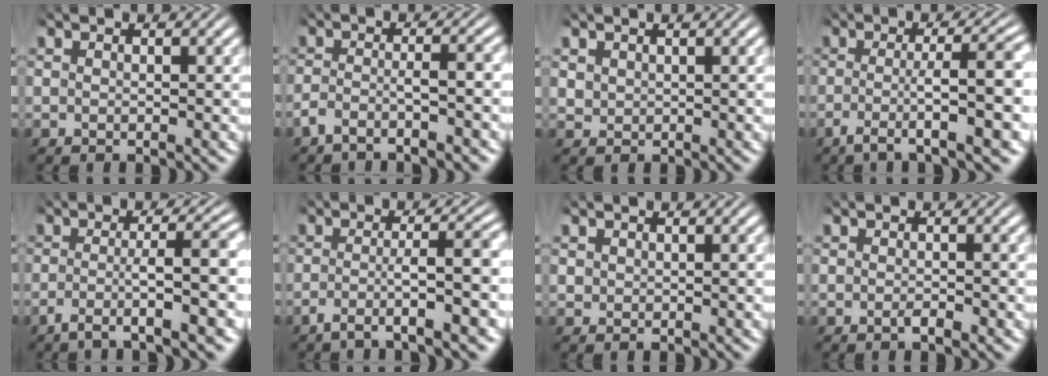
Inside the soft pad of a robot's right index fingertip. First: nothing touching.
{"total": 3.3, "force": [-2.7, 0.8, 1.7], "torque": [-0.026, -0.010, -0.045]}
{"total": 1.3, "force": [0.7, 1.1, 0.1], "torque": [-0.012, -0.008, 0.025]}
{"total": 6.6, "force": [-3.1, 1.1, 5.7], "torque": [-0.081, -0.015, -0.038]}
{"total": 5.5, "force": [-3.0, 0.5, 4.5], "torque": [-0.069, -0.013, -0.038]}
{"total": 5.0, "force": [-2.9, 0.4, 4.1], "torque": [-0.061, -0.012, -0.039]}
{"total": 0.7, "force": [0.2, 0.7, 0.0], "torque": [-0.004, -0.010, 0.014]}
{"total": 0.9, "force": [-0.6, 0.4, 0.5], "torque": [-0.005, -0.001, -0.012]}